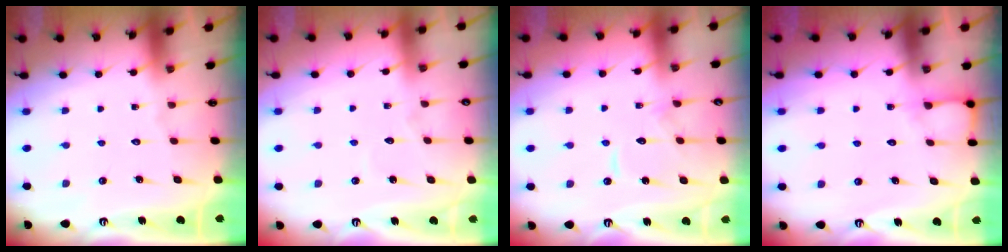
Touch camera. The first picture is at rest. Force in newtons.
{"total": 3.1, "press": 3.1, "slide": 0.4}
{"total": 10.3, "press": 10.2, "slide": 0.7}
{"total": 5.5, "press": 5.5, "slide": 0.5}